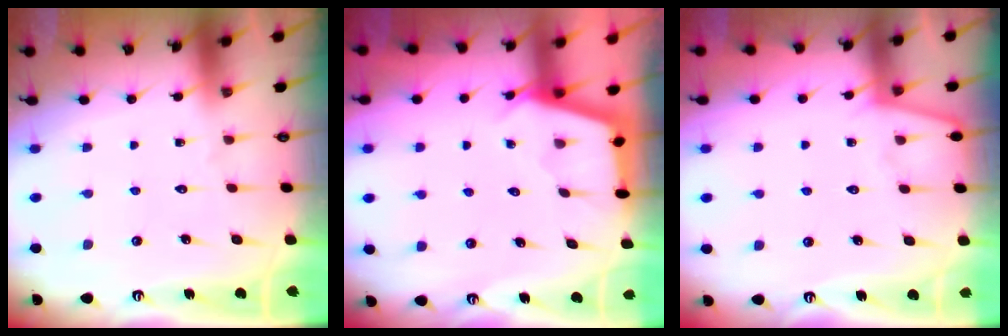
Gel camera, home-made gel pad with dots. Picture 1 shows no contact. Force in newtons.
{"total": 2.8, "press": 2.8, "slide": 0.3}
{"total": 2.7, "press": 2.7, "slide": 0.4}